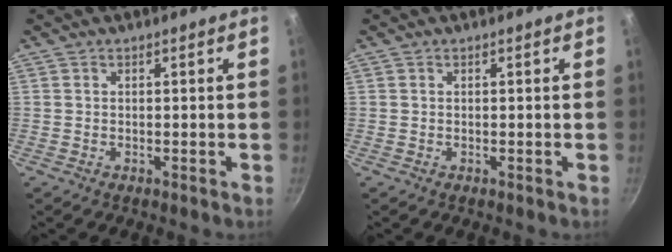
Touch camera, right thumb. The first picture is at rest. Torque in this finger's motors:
{"motor_torque": [0.00, 0.00, 0.00, 0.00, 0.00]}